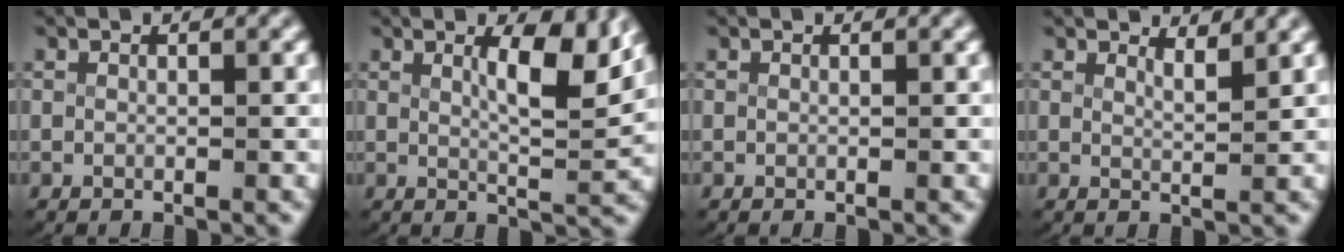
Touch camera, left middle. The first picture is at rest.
{"total": 4.8, "force": [2.2, 1.5, 4.0], "torque": [-0.054, -0.006, 0.034]}
{"total": 0.0}
{"total": 1.9, "force": [1.7, 0.4, 0.6], "torque": [-0.010, -0.010, 0.030]}